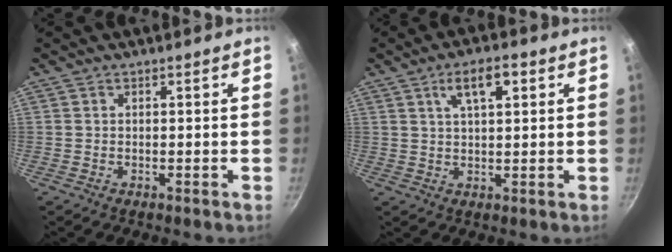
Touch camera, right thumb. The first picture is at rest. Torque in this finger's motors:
{"motor_torque": [-0.32, 0.28, -0.06, 0.15, 0.04]}